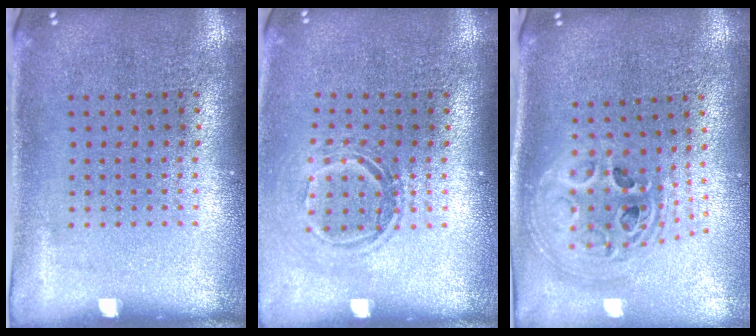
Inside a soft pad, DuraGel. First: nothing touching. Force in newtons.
{"total": 1.5, "press": 1.1, "slide": 1.0}
{"total": 2.4, "press": 1.8, "slide": 1.6}